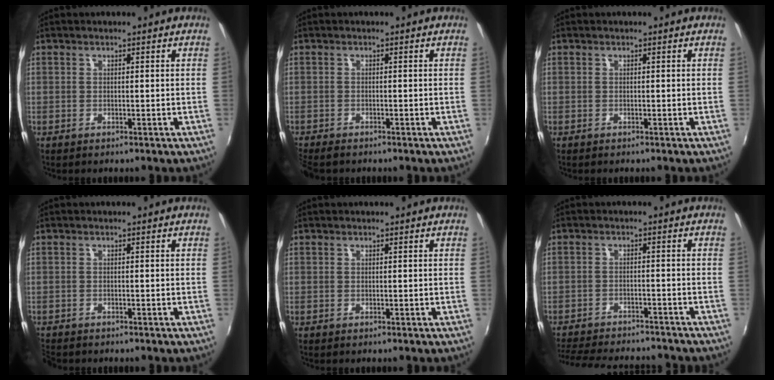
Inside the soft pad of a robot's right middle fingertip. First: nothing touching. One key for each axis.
{"total": 3.7, "fx": -3.3, "fy": 0.9, "fz": 1.3, "tx": -0.039, "ty": -0.023, "tz": -0.063}
{"total": 0.0}
{"total": 2.3, "fx": -2.2, "fy": 0.6, "fz": 0.5, "tx": -0.018, "ty": -0.014, "tz": -0.041}
{"total": 0.0}
{"total": 16.0, "fx": -14.1, "fy": 4.1, "fz": 6.4, "tx": -0.140, "ty": -0.014, "tz": -0.202}